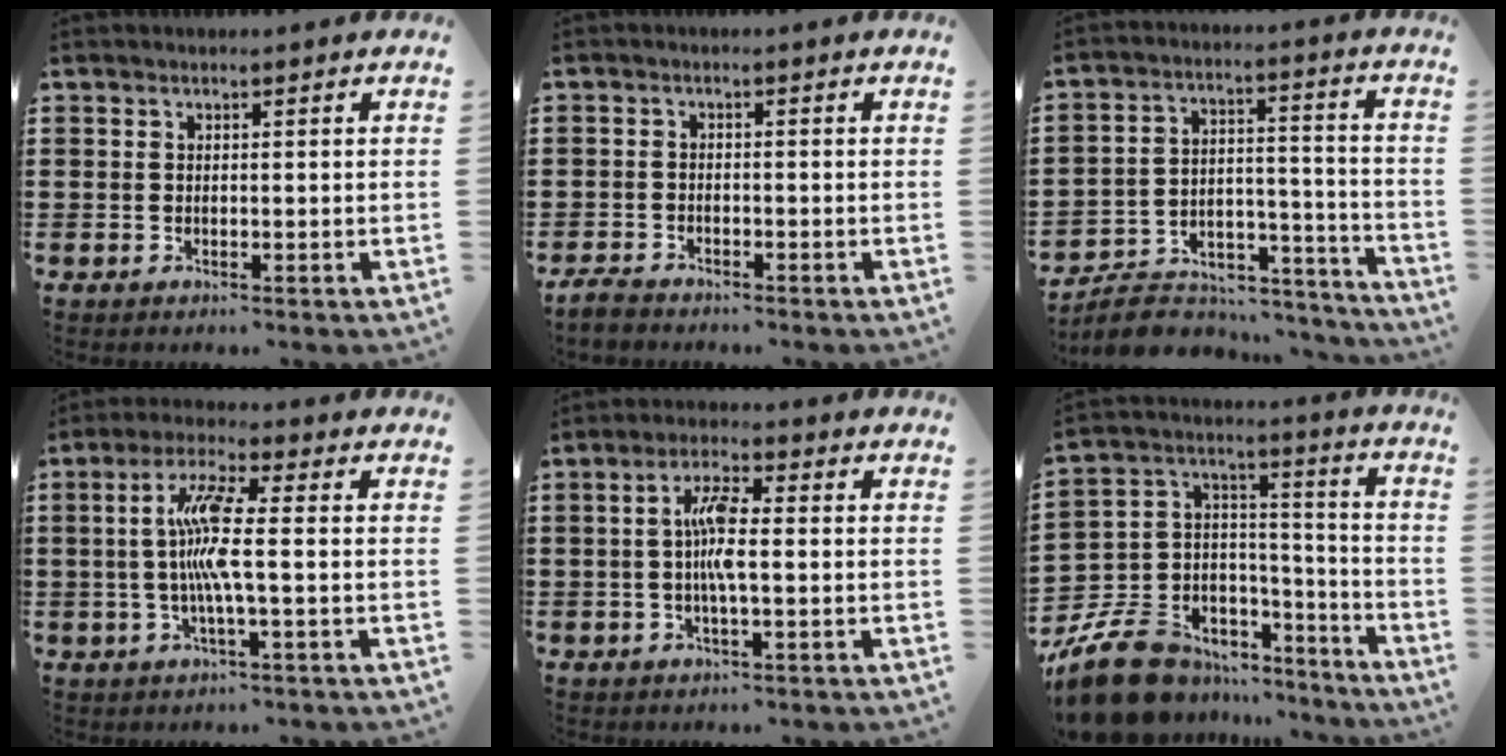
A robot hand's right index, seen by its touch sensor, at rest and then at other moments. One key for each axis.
{"total": 2.0, "fx": -1.9, "fy": 0.6, "fz": 0.2, "tx": -0.016, "ty": 0.002, "tz": -0.042}
{"total": 7.2, "fx": -6.3, "fy": 2.8, "fz": 1.9, "tx": -0.039, "ty": 0.017, "tz": -0.122}
{"total": 7.7, "fx": -0.2, "fy": 0.3, "fz": 7.7, "tx": -0.170, "ty": -0.013, "tz": -0.018}
{"total": 5.5, "fx": -0.3, "fy": 1.0, "fz": 5.4, "tx": -0.106, "ty": 0.002, "tz": -0.010}
{"total": 12.3, "fx": -8.2, "fy": 8.0, "fz": 4.4, "tx": -0.124, "ty": 0.022, "tz": -0.150}